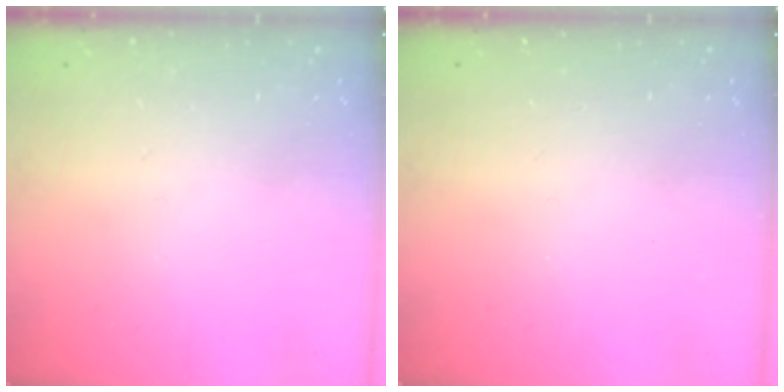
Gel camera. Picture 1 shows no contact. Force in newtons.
{"total": 0.0}